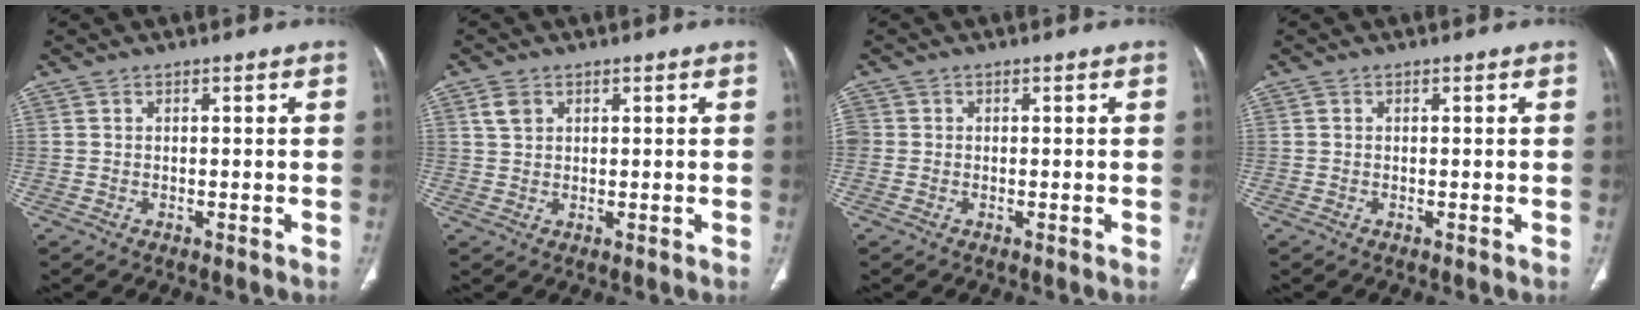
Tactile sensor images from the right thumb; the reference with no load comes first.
{"total": 2.7, "force": [1.3, 2.0, 1.4], "torque": [-0.023, 0.001, 0.028]}
{"total": 2.0, "force": [0.0, 1.8, 0.9], "torque": [-0.025, 0.008, -0.002]}
{"total": 0.0}